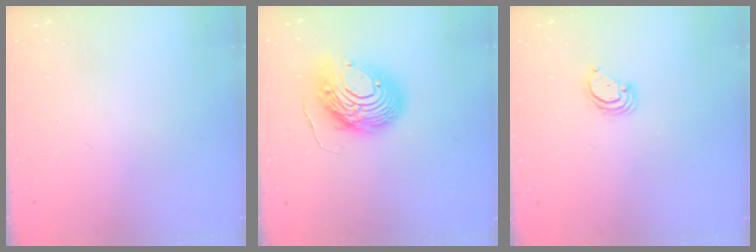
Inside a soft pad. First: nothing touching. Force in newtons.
{"total": 12.9, "press": 12.8, "slide": 1.3}
{"total": 2.9, "press": 2.9, "slide": 0.3}